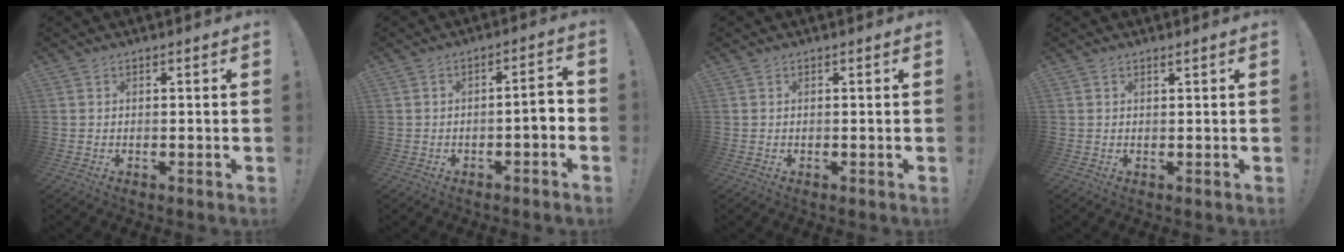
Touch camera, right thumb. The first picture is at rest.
{"total": 4.4, "force": [-2.2, 0.6, 3.8], "torque": [-0.071, 0.011, -0.037]}
{"total": 0.0}
{"total": 0.7, "force": [0.5, -0.1, 0.5], "torque": [-0.011, 0.001, 0.008]}